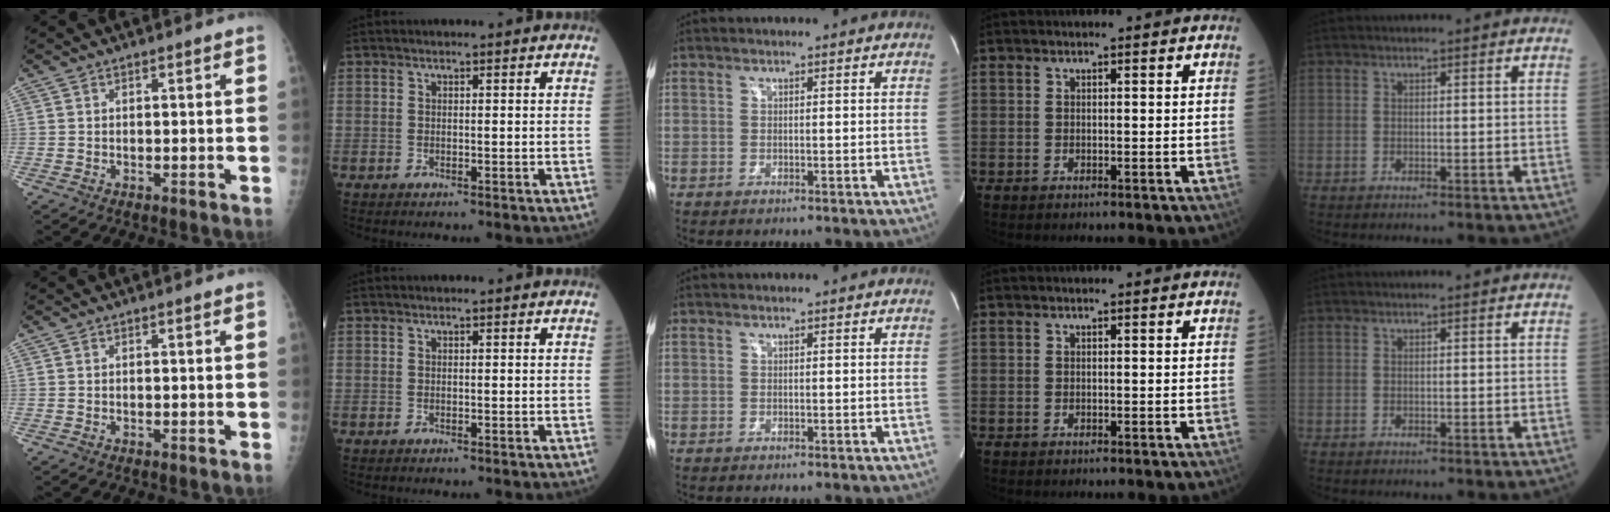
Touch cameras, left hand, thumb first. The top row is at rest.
{}